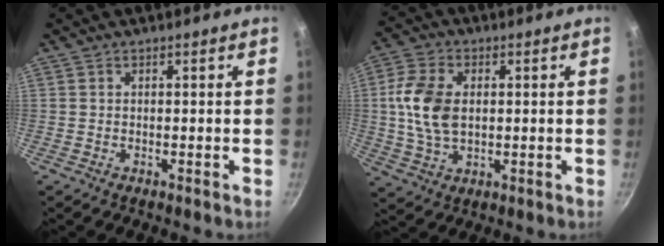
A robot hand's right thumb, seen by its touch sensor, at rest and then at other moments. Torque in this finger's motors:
{"motor_torque": [1.30, 1.06, 0.99, -0.76, 0.05]}